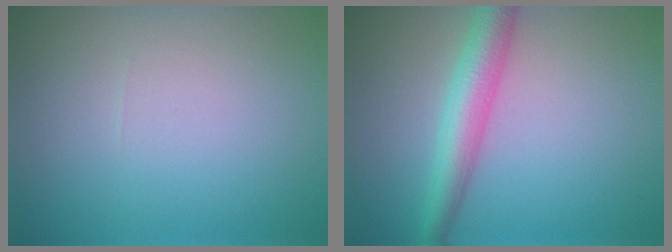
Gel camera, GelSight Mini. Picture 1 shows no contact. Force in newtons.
{"total": 4.3, "press": 4.3, "slide": 0.1}